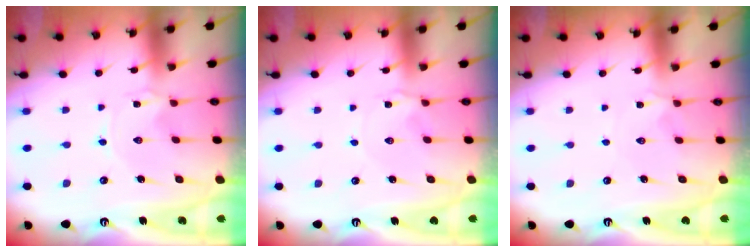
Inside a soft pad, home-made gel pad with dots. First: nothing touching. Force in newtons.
{"total": 0.8, "press": 0.7, "slide": 0.3}
{"total": 2.9, "press": 2.9, "slide": 0.7}